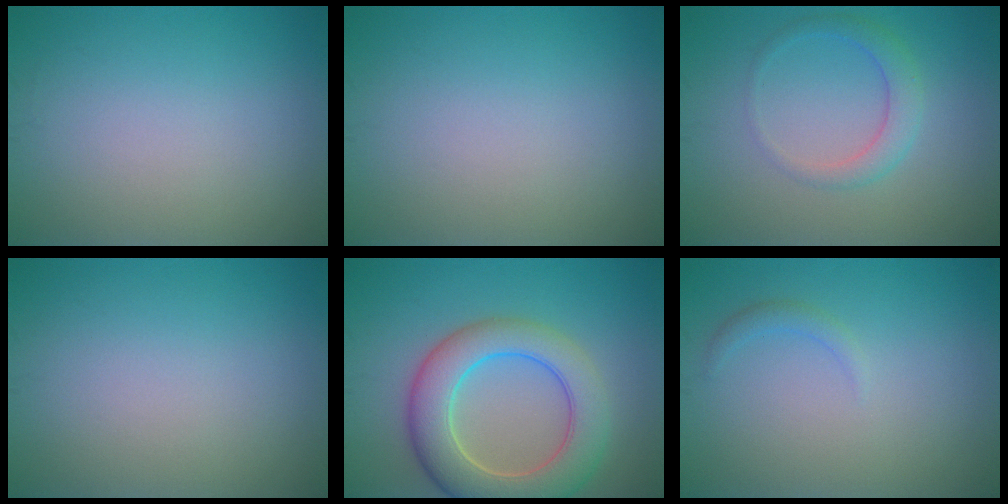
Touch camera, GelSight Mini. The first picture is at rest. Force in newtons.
{"total": 0.0}
{"total": 2.4, "press": 2.4, "slide": 0.1}
{"total": 0.0}
{"total": 8.0, "press": 7.9, "slide": 0.6}
{"total": 1.0, "press": 1.0, "slide": 0.0}